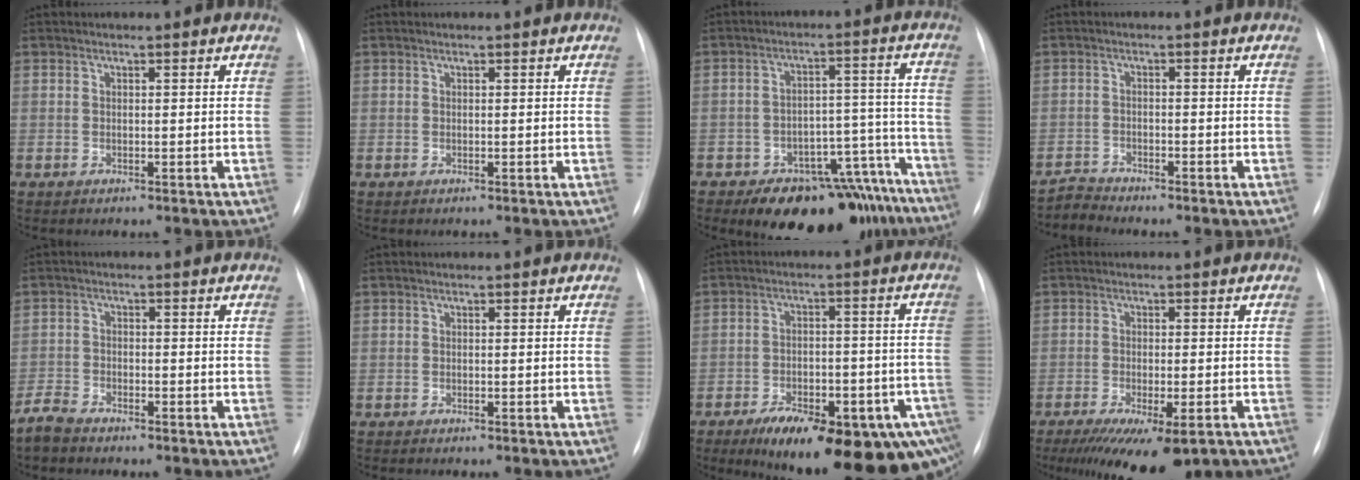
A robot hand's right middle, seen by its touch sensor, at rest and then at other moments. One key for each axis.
{"total": 0.0}
{"total": 17.7, "fx": -14.5, "fy": 7.2, "fz": 7.0, "tx": -0.021, "ty": 0.060, "tz": -0.193}
{"total": 2.3, "fx": -2.1, "fy": -0.2, "fz": -0.9, "tx": 0.025, "ty": -0.014, "tz": -0.040}
{"total": 3.0, "fx": -2.8, "fy": 0.8, "fz": 0.7, "tx": -0.018, "ty": -0.005, "tz": -0.053}
{"total": 0.8, "fx": -0.7, "fy": 0.1, "fz": 0.4, "tx": -0.007, "ty": -0.002, "tz": -0.011}
{"total": 22.5, "fx": -14.9, "fy": 7.4, "fz": 15.1, "tx": -0.141, "ty": 0.010, "tz": -0.197}
{"total": 12.3, "fx": -8.2, "fy": 3.4, "fz": 8.5, "tx": -0.131, "ty": -0.025, "tz": -0.122}